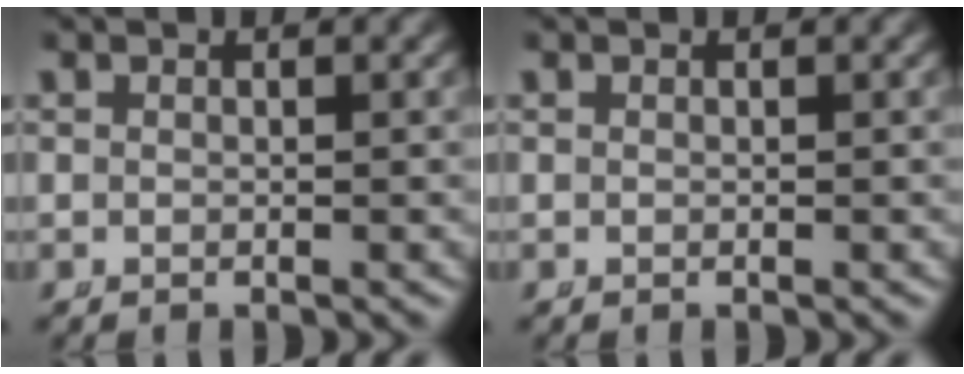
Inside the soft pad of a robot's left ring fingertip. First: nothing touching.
{"total": 0.0}